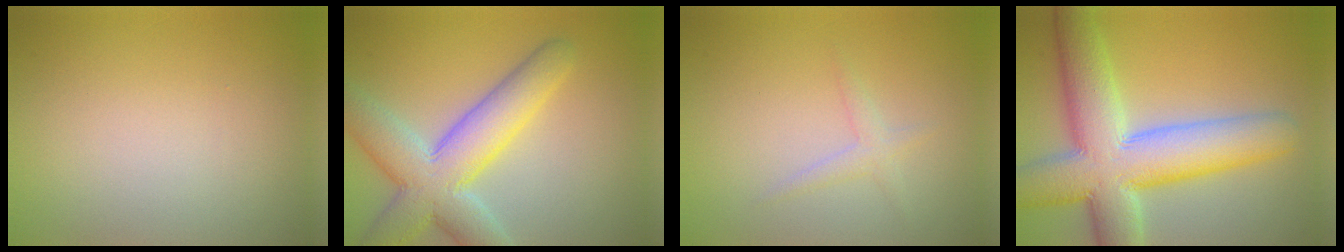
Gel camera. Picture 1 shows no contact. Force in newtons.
{"total": 8.2, "press": 8.1, "slide": 0.8}
{"total": 1.3, "press": 1.3, "slide": 0.1}
{"total": 11.5, "press": 11.5, "slide": 0.7}